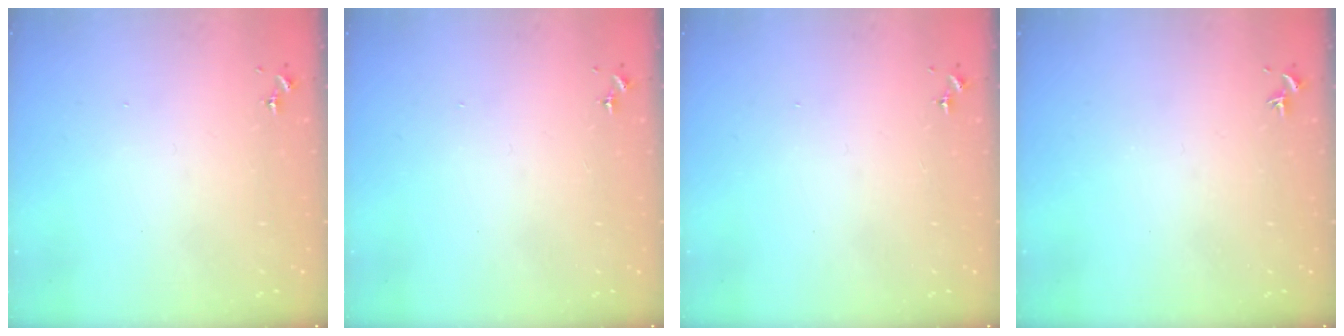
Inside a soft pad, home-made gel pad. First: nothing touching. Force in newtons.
{"total": 0.0}
{"total": 0.0}
{"total": 0.0}